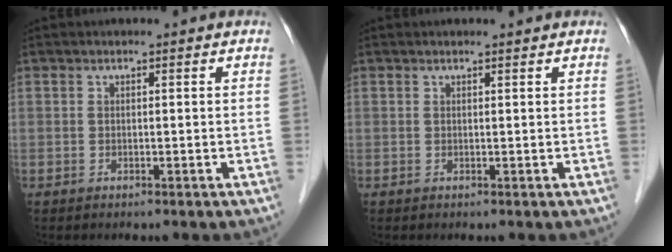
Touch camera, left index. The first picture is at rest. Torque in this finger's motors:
{"motor_torque": [0.16, -0.11, -0.02, 0.01]}